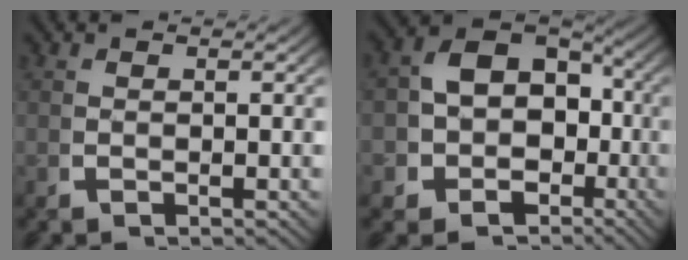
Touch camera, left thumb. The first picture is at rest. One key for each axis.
{"total": 10.7, "fx": -1.9, "fy": 9.1, "fz": 5.3, "tx": -0.121, "ty": -0.044, "tz": -0.023}